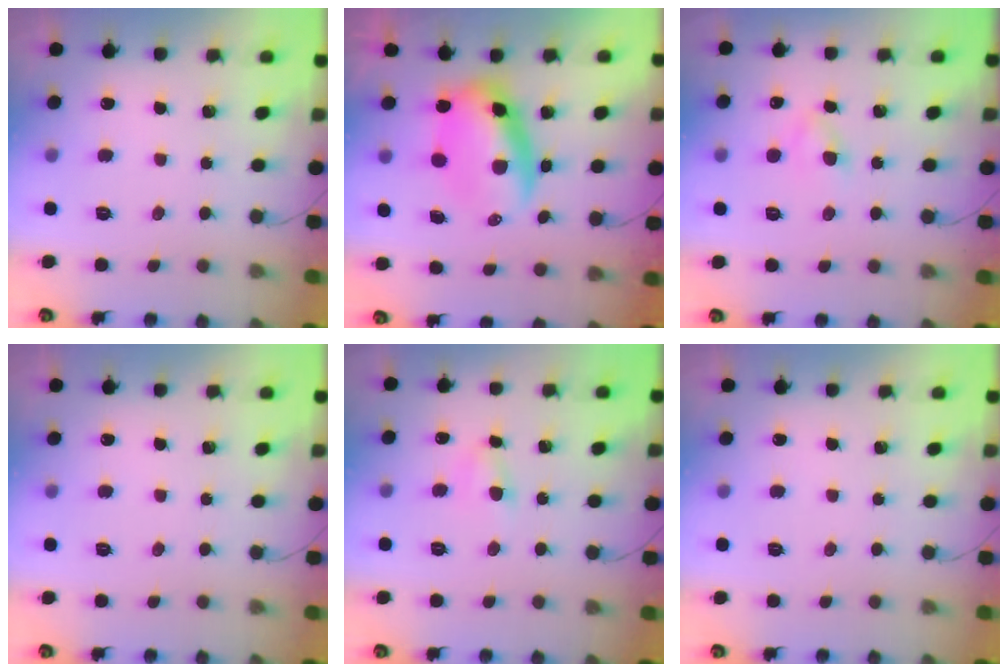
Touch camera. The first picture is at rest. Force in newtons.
{"total": 7.9, "press": 7.6, "slide": 2.4}
{"total": 2.1, "press": 1.9, "slide": 0.8}
{"total": 0.0}
{"total": 4.5, "press": 4.3, "slide": 1.3}
{"total": 0.0}